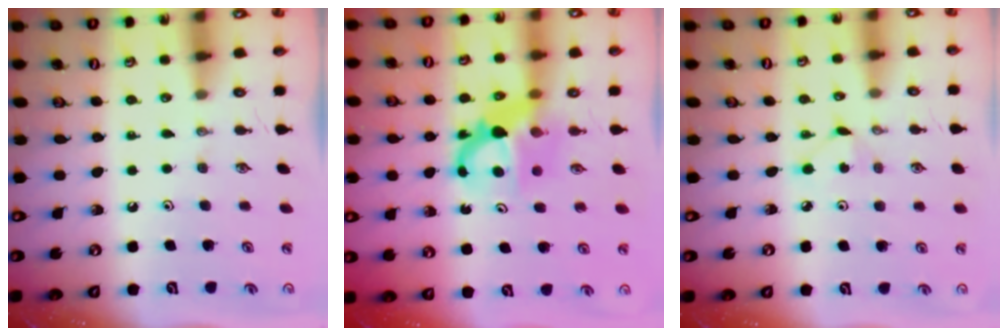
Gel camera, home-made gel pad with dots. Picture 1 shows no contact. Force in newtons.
{"total": 7.1, "press": 7.0, "slide": 0.5}
{"total": 3.8, "press": 3.7, "slide": 0.5}